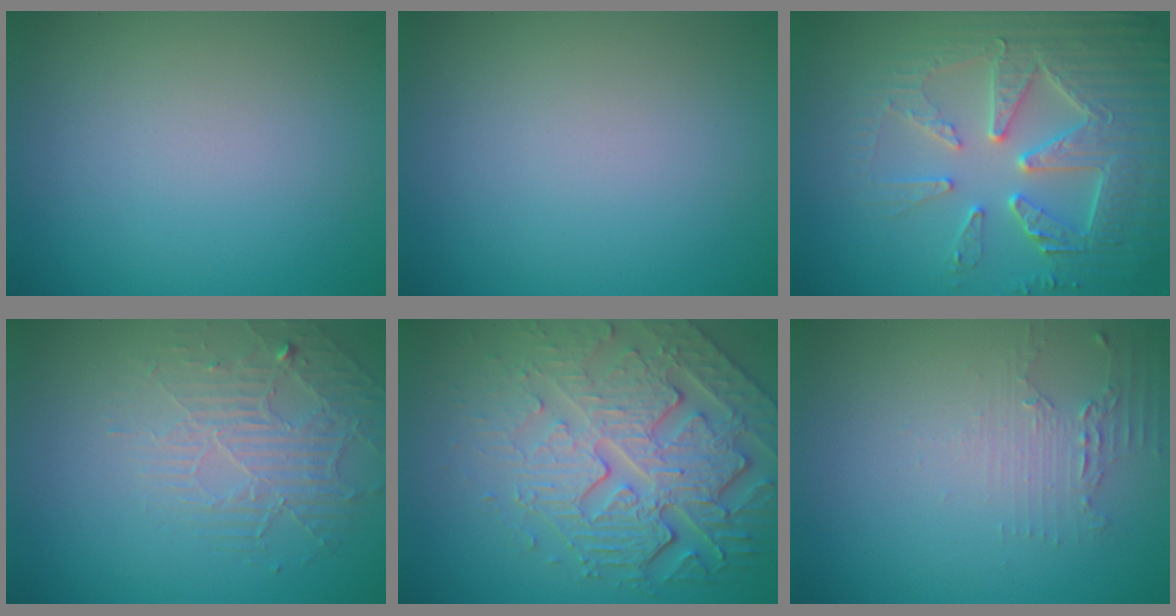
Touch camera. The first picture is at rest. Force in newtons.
{"total": 0.0}
{"total": 6.7, "press": 5.6, "slide": 3.7}
{"total": 2.3, "press": 1.7, "slide": 1.6}
{"total": 7.3, "press": 5.8, "slide": 4.5}
{"total": 1.9, "press": 1.3, "slide": 1.4}